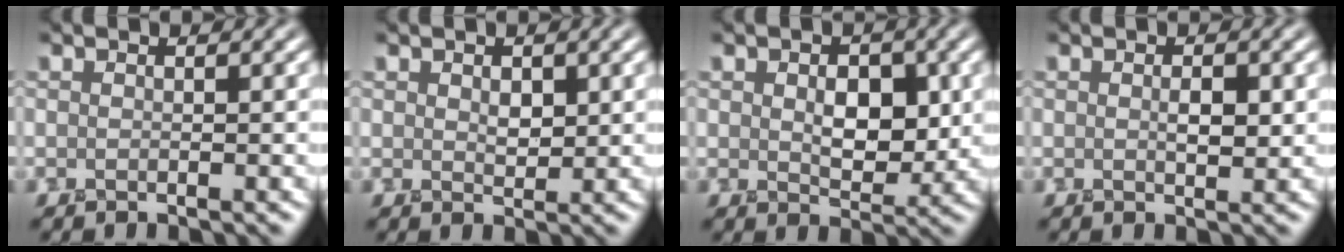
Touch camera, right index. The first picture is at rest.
{"total": 1.0, "force": [0.7, 0.7, 0.4], "torque": [-0.011, 0.007, 0.018]}
{"total": 3.1, "force": [0.6, 2.1, 2.2], "torque": [-0.037, 0.003, 0.017]}
{"total": 1.2, "force": [0.4, 0.4, 1.1], "torque": [-0.025, 0.007, 0.010]}